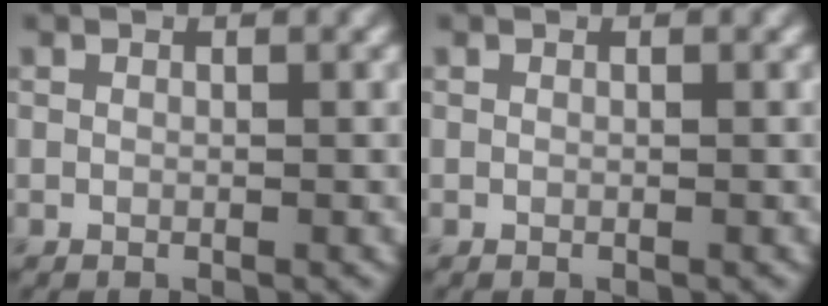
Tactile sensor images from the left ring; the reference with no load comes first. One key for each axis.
{"total": 0.0}